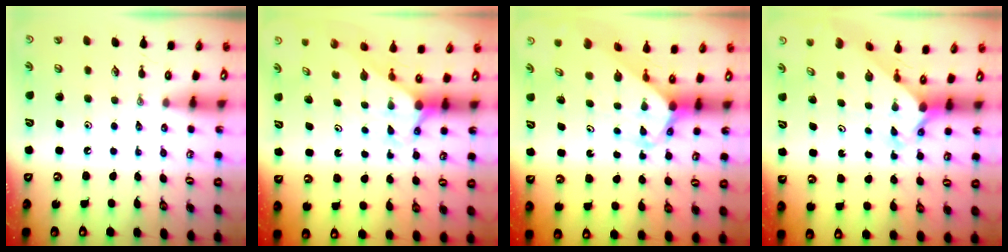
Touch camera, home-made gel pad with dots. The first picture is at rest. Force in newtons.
{"total": 2.9, "press": 2.9, "slide": 0.0}
{"total": 2.8, "press": 2.8, "slide": 0.2}
{"total": 2.6, "press": 2.6, "slide": 0.2}